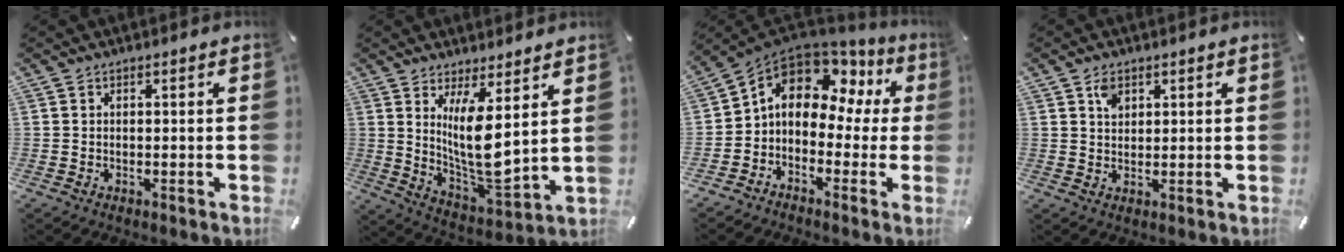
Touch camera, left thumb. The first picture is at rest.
{"total": 12.3, "force": [4.9, 3.8, 10.7], "torque": [-0.211, -0.051, 0.086]}
{"total": 10.3, "force": [3.9, 7.3, 6.1], "torque": [-0.121, -0.017, 0.074]}
{"total": 3.1, "force": [1.8, 2.2, 1.1], "torque": [-0.009, -0.004, 0.032]}